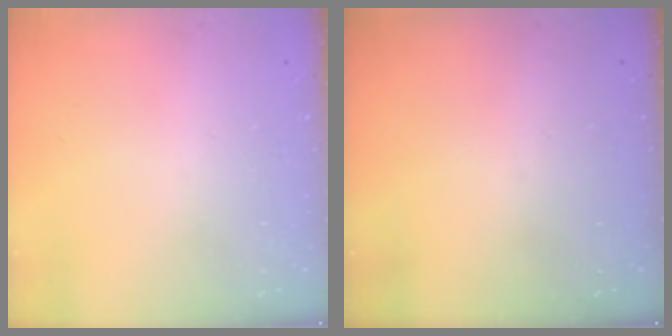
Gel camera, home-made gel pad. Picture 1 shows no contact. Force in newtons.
{"total": 0.0}